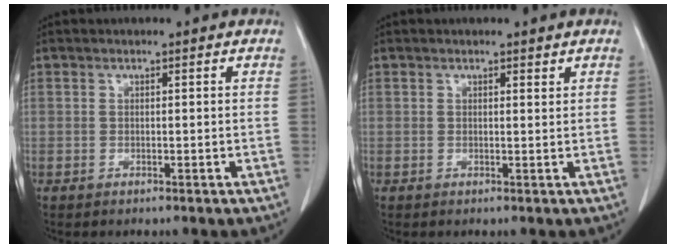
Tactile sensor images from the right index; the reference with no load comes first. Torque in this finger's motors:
{"motor_torque": [-0.06, 0.04, 0.04, 0.00]}